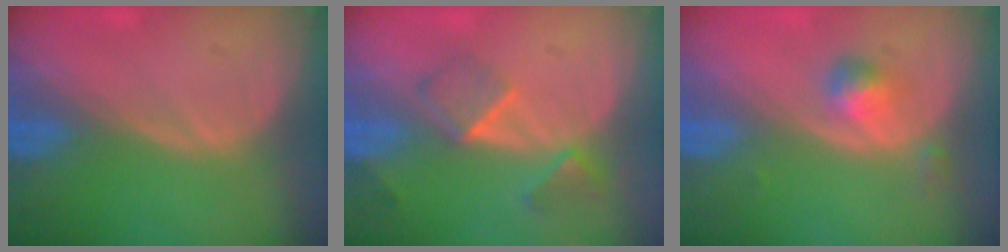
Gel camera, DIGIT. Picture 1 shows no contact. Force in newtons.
{"total": 5.6, "press": 4.9, "slide": 2.7}
{"total": 2.8, "press": 2.7, "slide": 0.2}